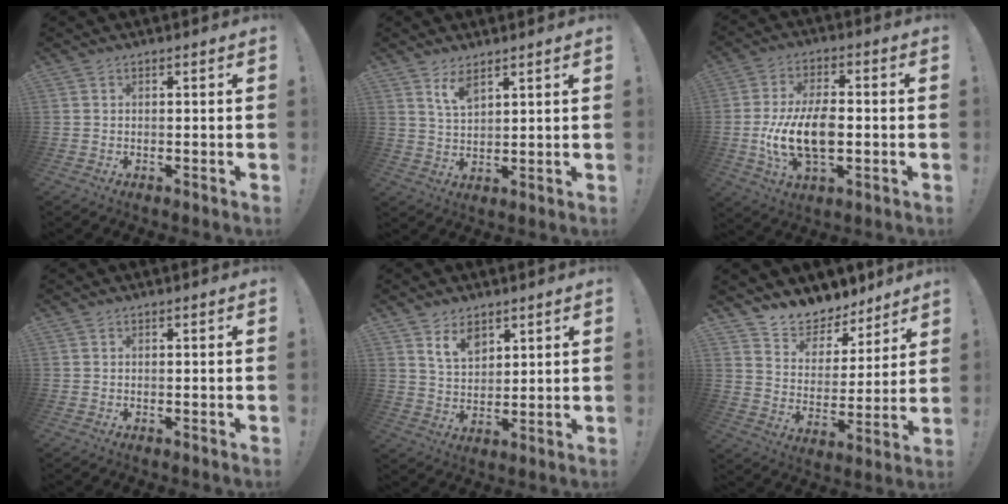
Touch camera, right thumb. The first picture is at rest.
{"total": 5.4, "force": [3.9, 1.9, 3.3], "torque": [-0.063, -0.018, 0.069]}
{"total": 15.0, "force": [-2.1, 7.9, 12.5], "torque": [-0.236, -0.003, -0.038]}
{"total": 0.0}
{"total": 7.5, "force": [5.1, 4.6, 3.2], "torque": [-0.058, -0.025, 0.096]}
{"total": 9.4, "force": [8.5, 3.9, 0.4], "torque": [-0.013, -0.081, 0.158]}